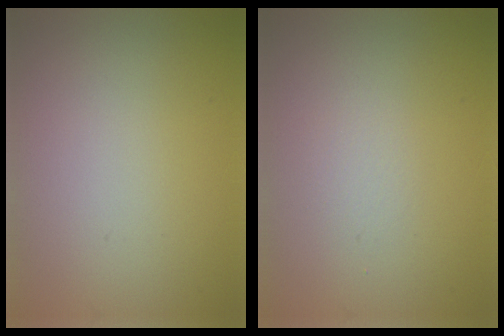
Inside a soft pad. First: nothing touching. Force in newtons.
{"total": 1.0, "press": 0.9, "slide": 0.1}